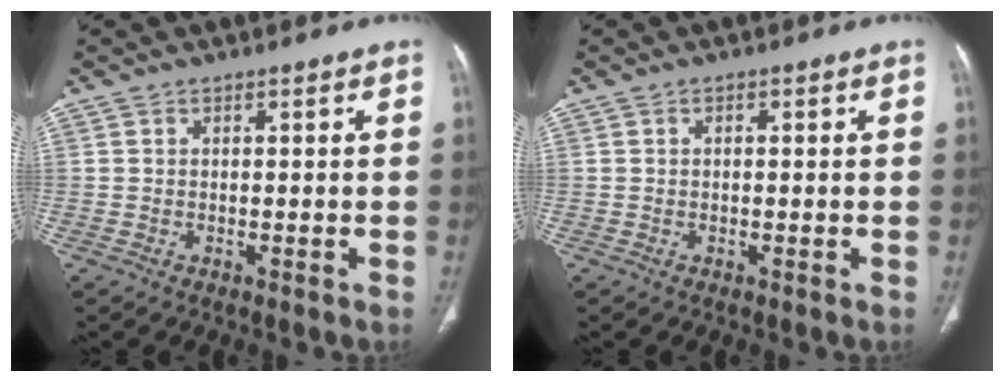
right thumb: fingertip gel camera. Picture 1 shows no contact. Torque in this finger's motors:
{"motor_torque": [-0.54, 0.19, -0.39, 0.24, -0.01]}